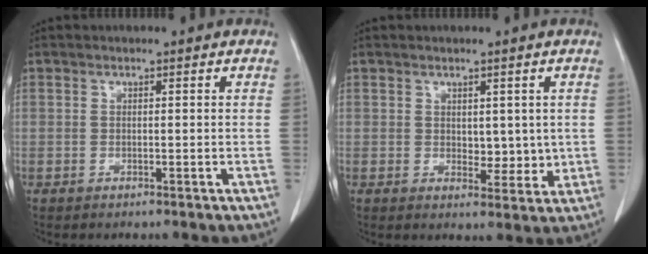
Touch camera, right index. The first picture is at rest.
{"total": 3.6, "force": [0.8, 2.2, 2.7], "torque": [-0.026, -0.007, 0.020]}